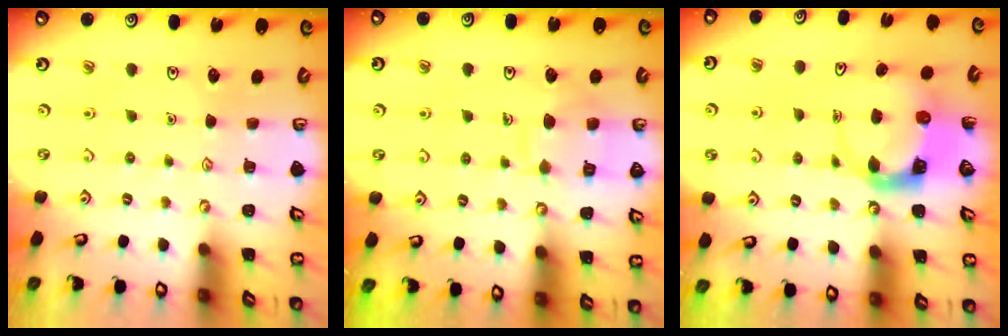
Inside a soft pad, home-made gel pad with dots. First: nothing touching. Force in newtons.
{"total": 9.2, "press": 9.2, "slide": 0.7}
{"total": 3.9, "press": 3.8, "slide": 0.6}